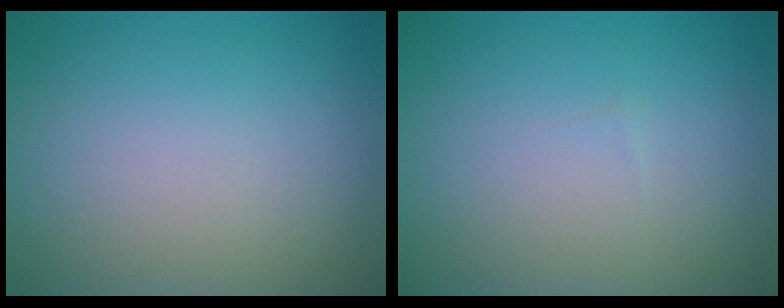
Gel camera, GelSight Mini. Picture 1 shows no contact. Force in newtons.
{"total": 0.0}